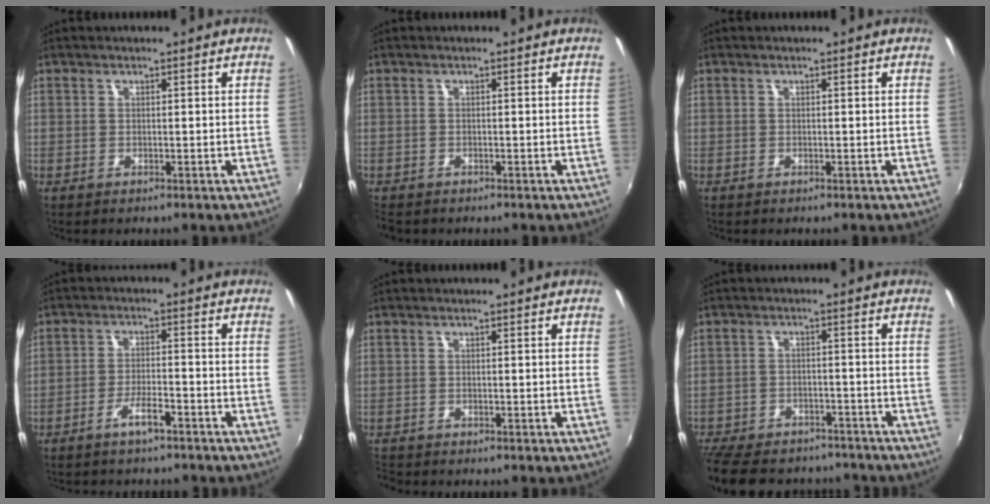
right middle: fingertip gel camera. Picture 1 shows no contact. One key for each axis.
{"total": 2.1, "fx": -1.8, "fy": 0.8, "fz": 0.8, "tx": -0.017, "ty": -0.013, "tz": -0.027}
{"total": 0.0}
{"total": 4.0, "fx": -3.3, "fy": 0.7, "fz": 2.2, "tx": -0.060, "ty": 0.005, "tz": -0.060}
{"total": 2.0, "fx": -1.9, "fy": 0.3, "fz": 0.4, "tx": -0.011, "ty": -0.014, "tz": -0.035}
{"total": 16.8, "fx": -13.7, "fy": 7.3, "fz": 6.4, "tx": -0.163, "ty": 0.001, "tz": -0.201}